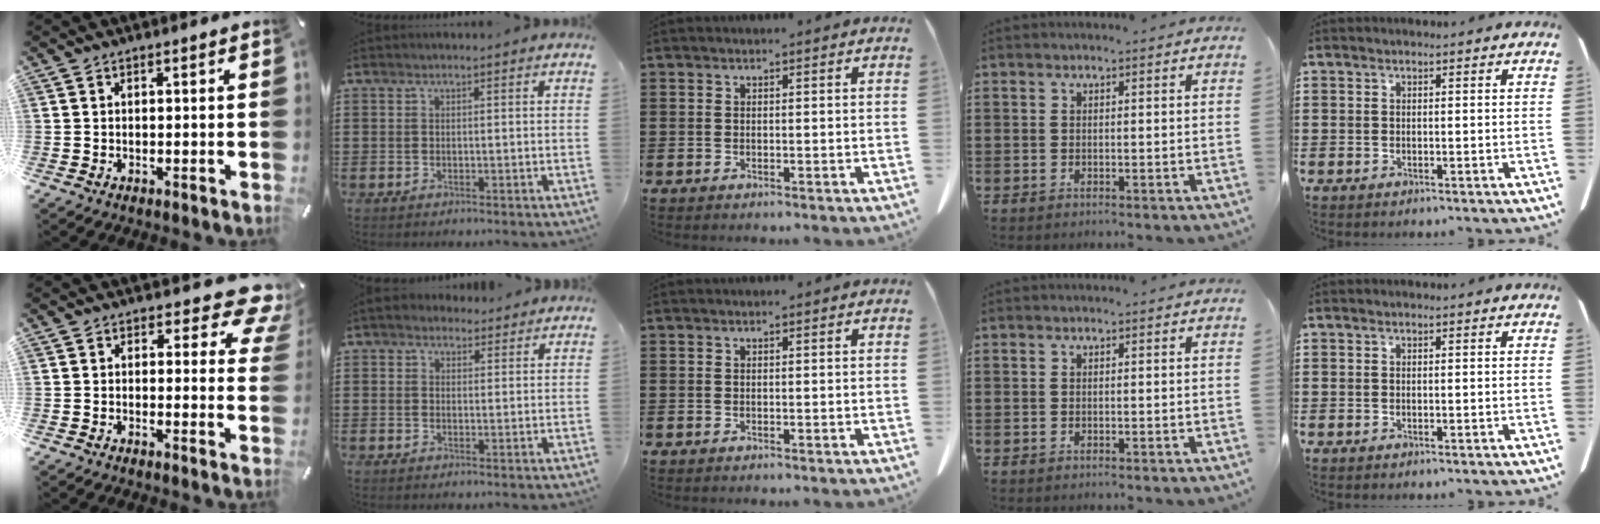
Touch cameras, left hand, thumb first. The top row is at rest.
{"thumb": {"total": 8.1, "force": [4.9, 4.0, 5.0], "torque": [-0.044, -0.036, 0.079]}, "index": {"total": 2.7, "force": [2.1, 1.6, 0.3], "torque": [-0.007, 0.004, 0.038]}}